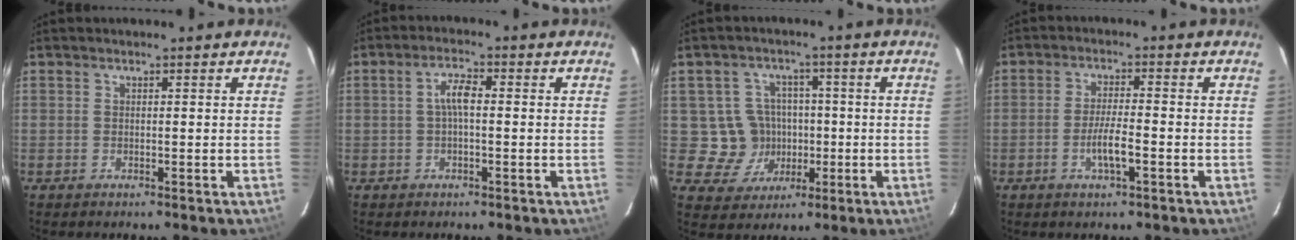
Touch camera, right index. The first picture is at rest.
{"total": 3.5, "force": [-0.1, 1.0, 3.3], "torque": [-0.066, 0.010, -0.001]}
{"total": 7.9, "force": [-1.0, 7.7, 1.2], "torque": [-0.046, 0.024, -0.006]}
{"total": 5.0, "force": [-2.1, 0.6, 4.5], "torque": [-0.086, -0.003, -0.039]}